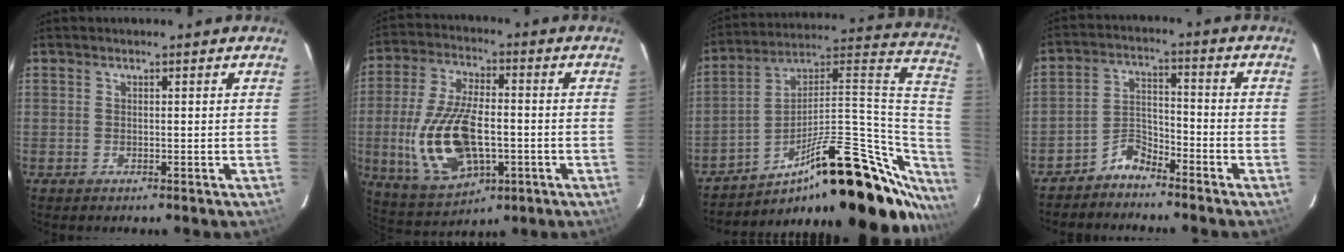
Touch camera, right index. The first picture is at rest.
{"total": 17.6, "force": [-3.2, 8.8, 15.0], "torque": [-0.317, -0.010, -0.041]}
{"total": 30.7, "force": [-18.0, 10.9, 22.3], "torque": [-0.285, 0.045, -0.267]}
{"total": 5.0, "force": [-4.3, 2.1, 1.3], "torque": [-0.031, 0.022, -0.083]}